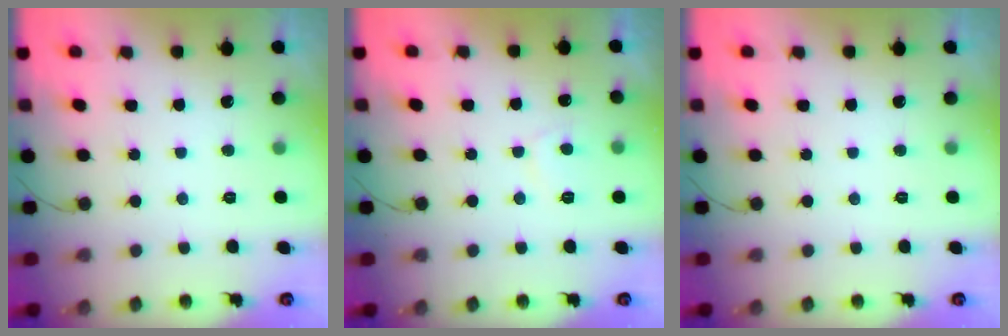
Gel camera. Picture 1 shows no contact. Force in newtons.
{"total": 3.0, "press": 2.9, "slide": 0.7}
{"total": 0.0}